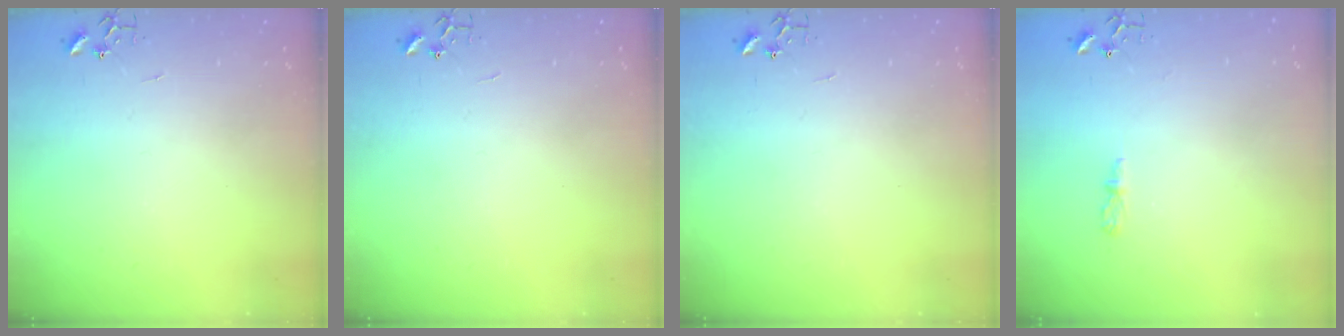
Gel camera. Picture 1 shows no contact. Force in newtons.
{"total": 0.0}
{"total": 0.0}
{"total": 4.0, "press": 4.0, "slide": 0.5}